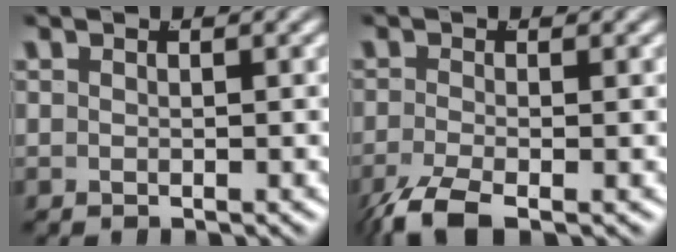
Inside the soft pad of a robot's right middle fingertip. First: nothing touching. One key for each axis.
{"total": 3.9, "fx": -2.9, "fy": 1.1, "fz": 2.3, "tx": -0.060, "ty": -0.025, "tz": -0.036}